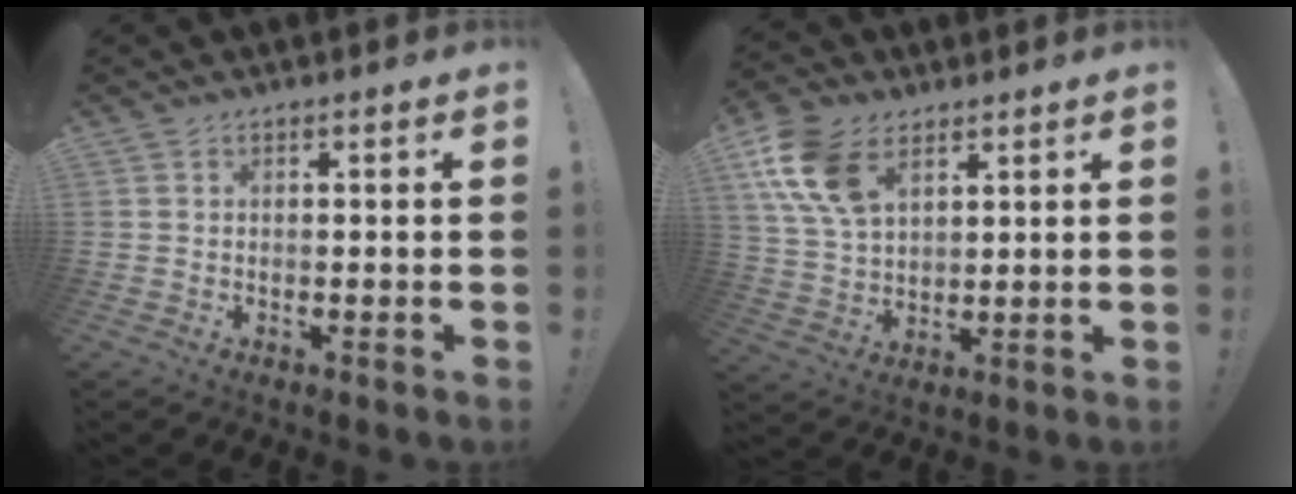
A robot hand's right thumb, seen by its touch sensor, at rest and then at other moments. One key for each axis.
{"total": 14.5, "fx": 7.1, "fy": 9.0, "fz": 9.0, "tx": -0.182, "ty": -0.021, "tz": 0.136}